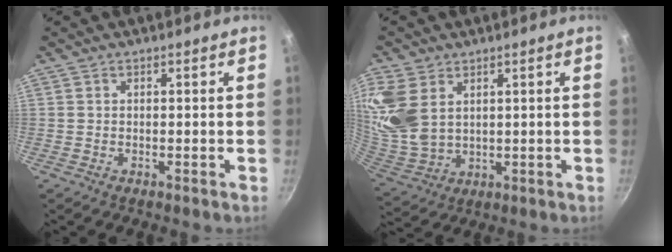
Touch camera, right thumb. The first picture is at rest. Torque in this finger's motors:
{"motor_torque": [0.48, 3.22, 1.28, -0.14, 0.19]}